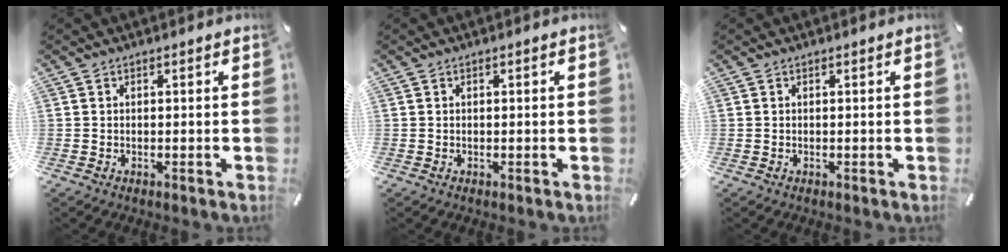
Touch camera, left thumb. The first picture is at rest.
{"total": 0.0}
{"total": 0.0}